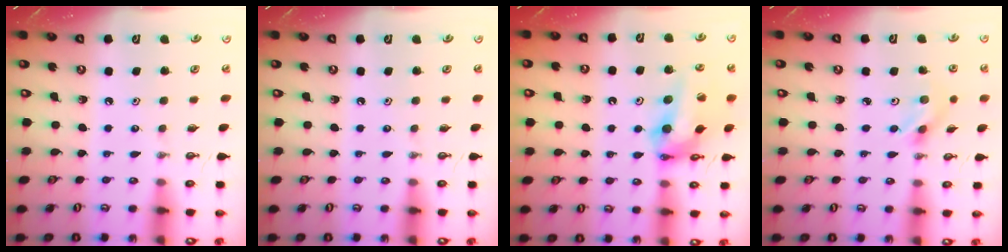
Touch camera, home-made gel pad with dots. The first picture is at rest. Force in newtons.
{"total": 0.0}
{"total": 14.6, "press": 14.5, "slide": 1.6}
{"total": 2.7, "press": 2.7, "slide": 0.3}